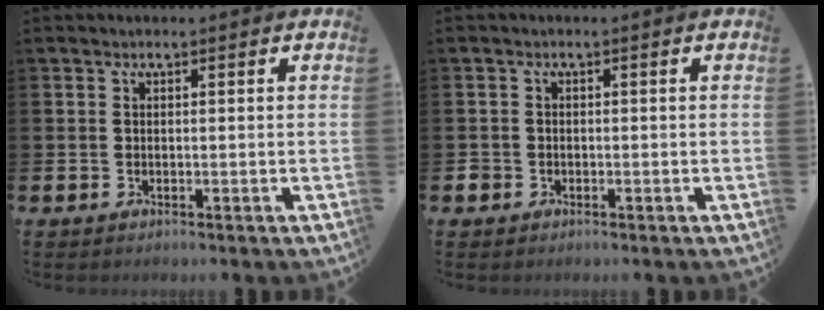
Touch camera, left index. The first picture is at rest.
{"total": 1.2, "force": [-0.7, 1.0, 0.1], "torque": [0.000, 0.003, -0.019]}